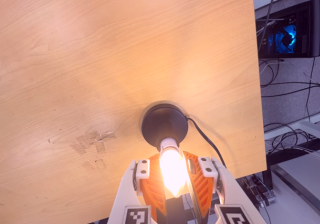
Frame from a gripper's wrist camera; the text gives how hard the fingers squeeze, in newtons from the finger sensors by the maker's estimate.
{"total": 14.1, "left": 13.6, "right": 14.7}